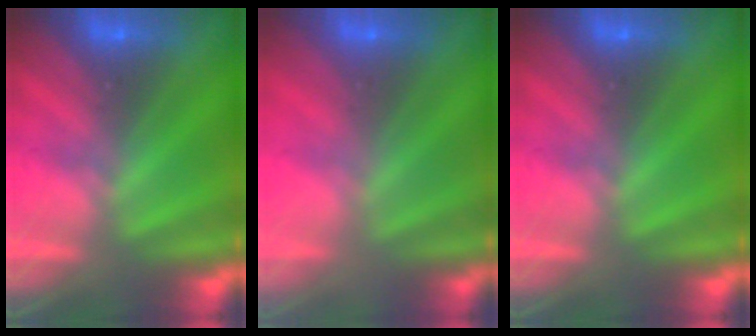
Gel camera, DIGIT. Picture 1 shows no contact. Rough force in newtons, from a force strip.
{"total": 2.9}
{"total": 0.0}